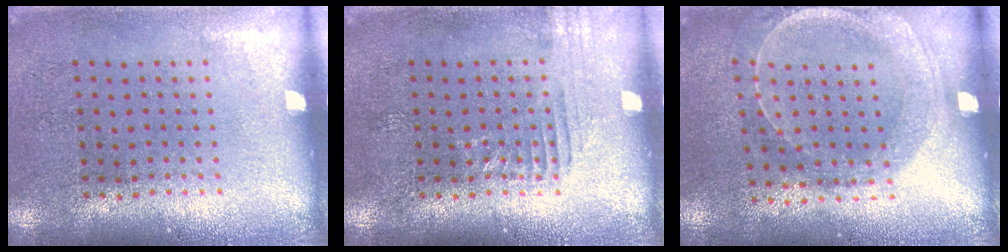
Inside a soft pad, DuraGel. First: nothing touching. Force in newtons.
{"total": 1.2, "press": 1.2, "slide": 0.1}
{"total": 1.5, "press": 1.5, "slide": 0.3}